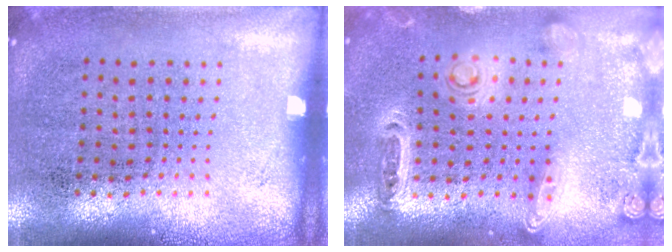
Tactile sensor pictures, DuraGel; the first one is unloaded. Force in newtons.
{"total": 1.3, "press": 1.3, "slide": 0.3}